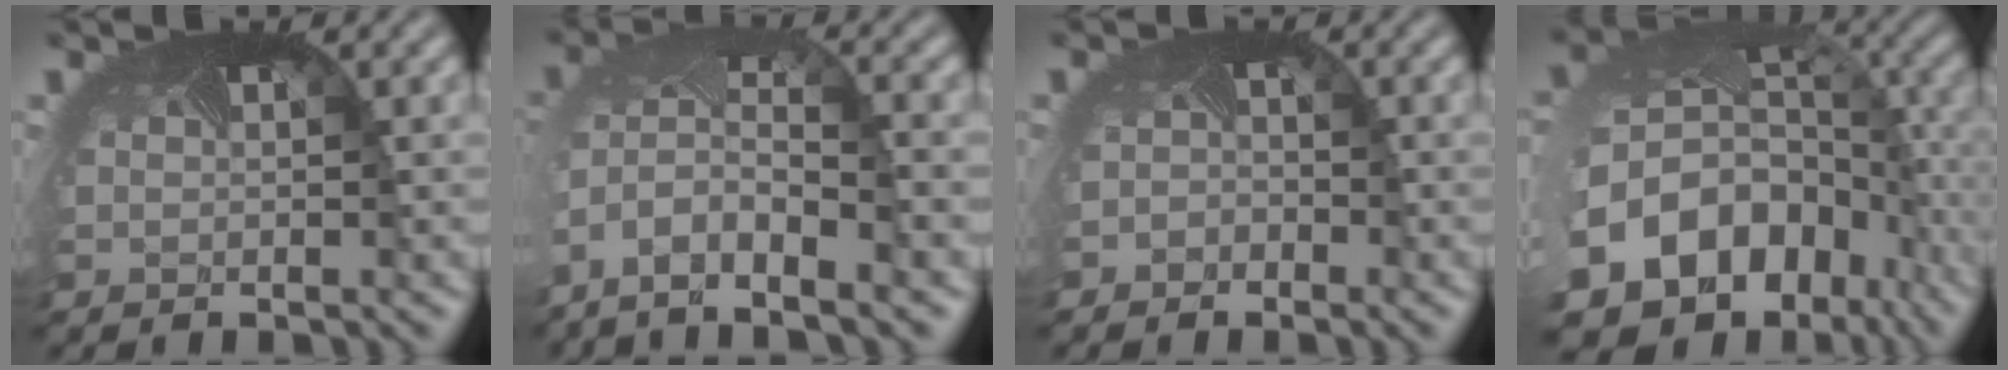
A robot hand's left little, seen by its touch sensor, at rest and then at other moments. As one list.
[{"total": 8.5, "force": [-5.2, 3.5, 5.7], "torque": [-0.137, -0.021, -0.078]}, {"total": 1.4, "force": [-1.1, 0.8, -0.3], "torque": [-0.002, -0.011, -0.022]}, {"total": 17.9, "force": [-8.8, 13.4, 7.9], "torque": [-0.181, -0.049, -0.106]}]